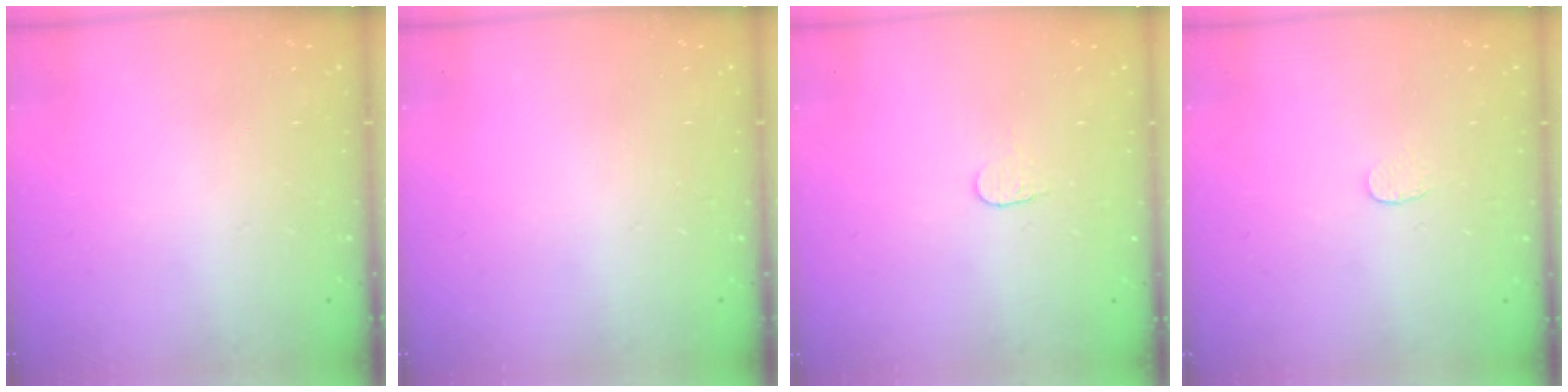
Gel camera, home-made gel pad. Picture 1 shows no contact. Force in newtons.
{"total": 0.0}
{"total": 3.7, "press": 3.7, "slide": 0.3}
{"total": 3.0, "press": 3.0, "slide": 0.2}